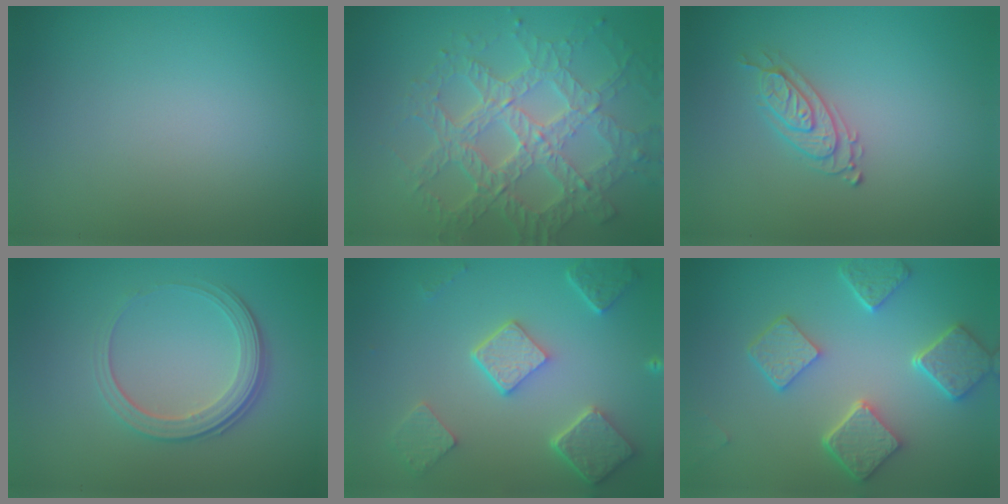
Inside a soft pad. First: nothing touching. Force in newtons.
{"total": 7.8, "press": 5.5, "slide": 5.5}
{"total": 2.2, "press": 2.0, "slide": 0.8}
{"total": 3.8, "press": 2.8, "slide": 2.6}
{"total": 5.4, "press": 4.2, "slide": 3.4}
{"total": 5.7, "press": 4.6, "slide": 3.5}